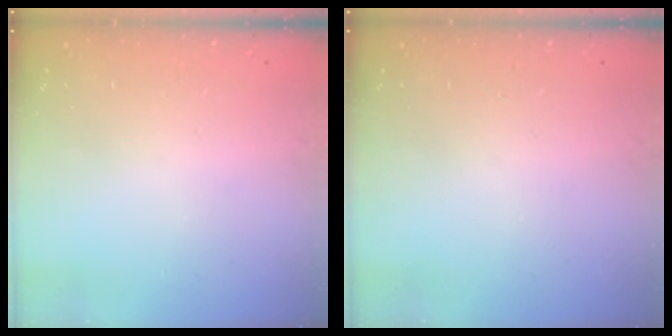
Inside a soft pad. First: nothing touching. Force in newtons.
{"total": 0.0}